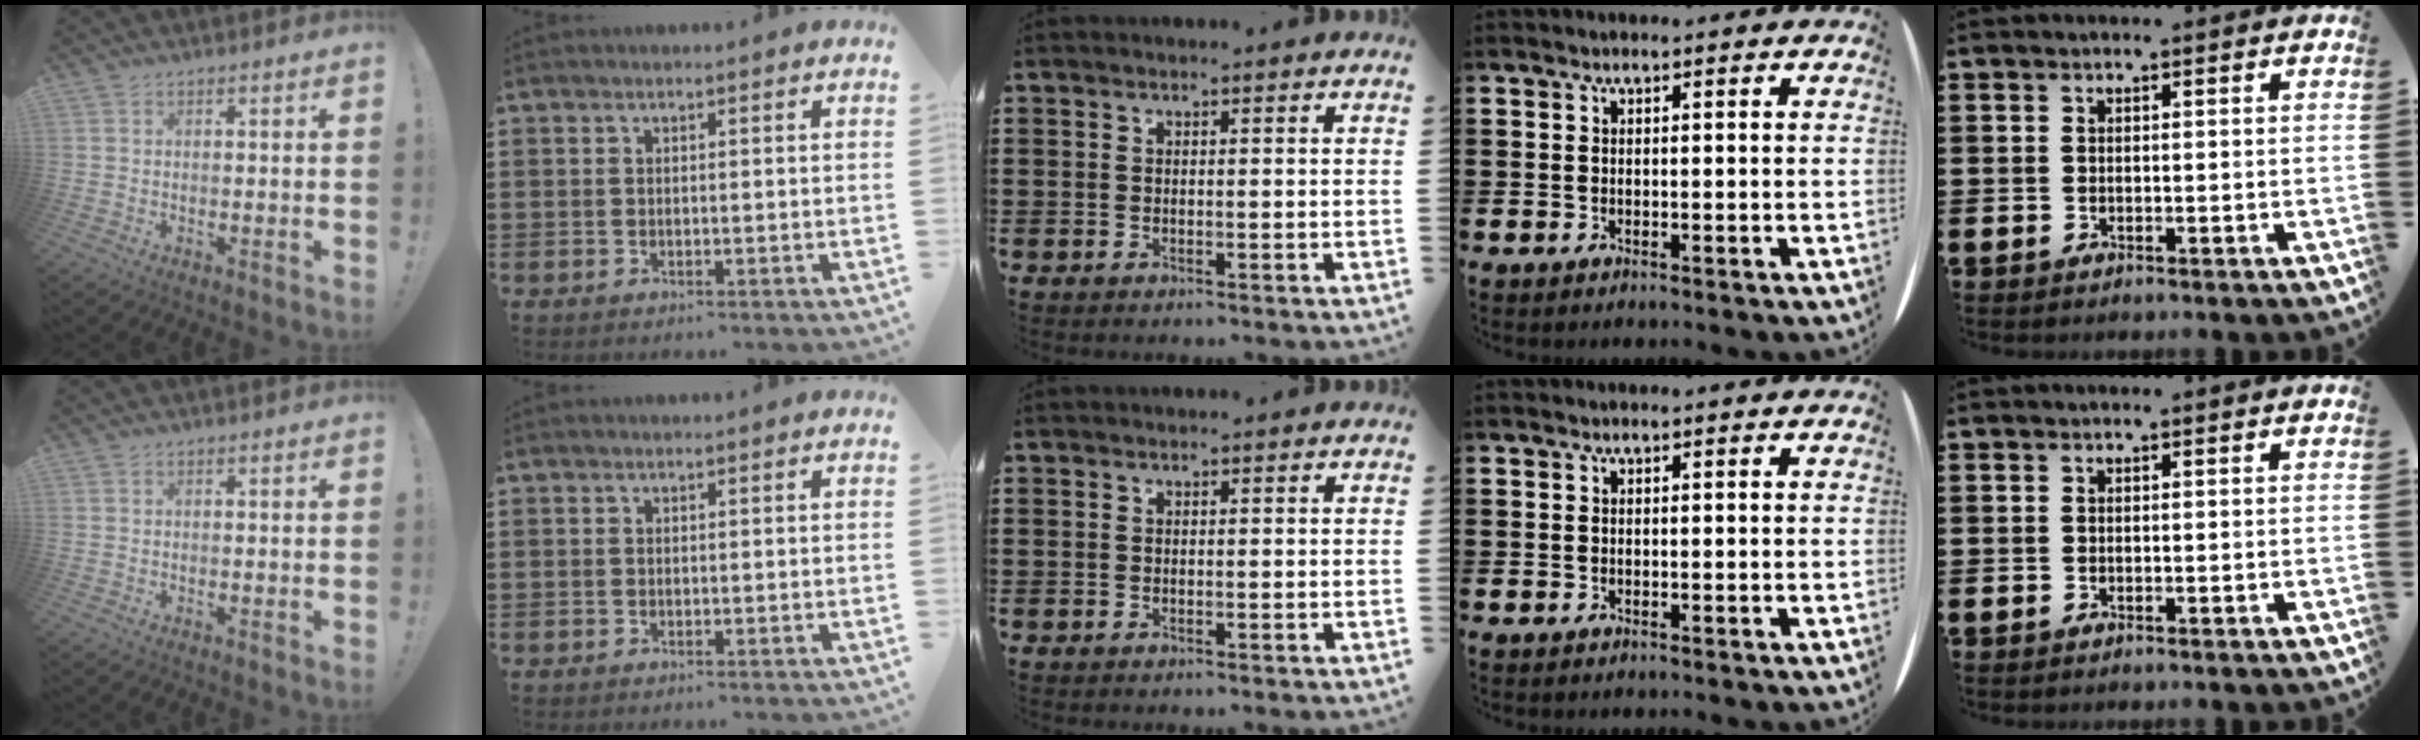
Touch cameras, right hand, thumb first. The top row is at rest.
{}